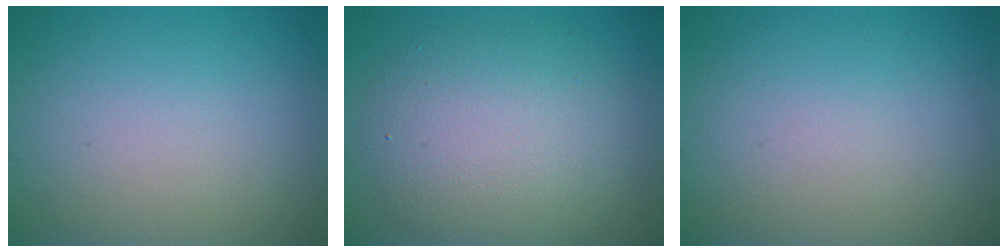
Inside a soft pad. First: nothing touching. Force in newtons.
{"total": 6.4, "press": 6.4, "slide": 0.2}
{"total": 0.0}